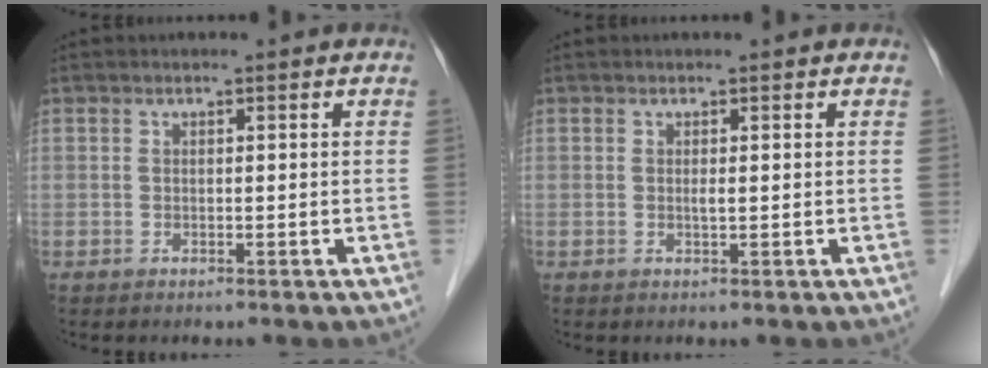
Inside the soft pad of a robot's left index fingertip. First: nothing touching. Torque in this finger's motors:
{"motor_torque": [0.15, 0.07, 0.00, 0.00]}